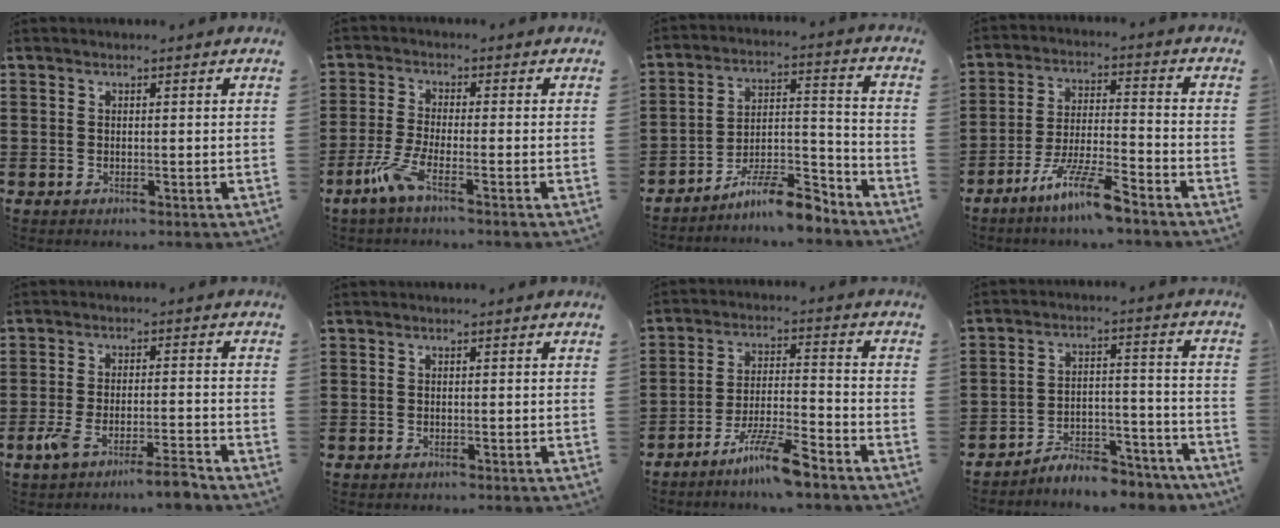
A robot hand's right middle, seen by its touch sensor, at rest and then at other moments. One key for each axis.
{"total": 5.5, "fx": -3.1, "fy": 0.7, "fz": 4.5, "tx": -0.109, "ty": -0.018, "tz": -0.063}
{"total": 9.3, "fx": -8.2, "fy": 1.6, "fz": 4.1, "tx": -0.059, "ty": 0.029, "tz": -0.152}
{"total": 9.0, "fx": -6.9, "fy": 0.6, "fz": 5.8, "tx": -0.122, "ty": -0.005, "tz": -0.135}
{"total": 5.6, "fx": -4.4, "fy": 0.1, "fz": 3.4, "tx": -0.070, "ty": -0.012, "tz": -0.082}
{"total": 0.0}
{"total": 8.0, "fx": -6.2, "fy": 0.4, "fz": 5.1, "tx": -0.105, "ty": -0.005, "tz": -0.119}
{"total": 6.3, "fx": -6.1, "fy": 0.9, "fz": 1.1, "tx": -0.014, "ty": 0.016, "tz": -0.118}